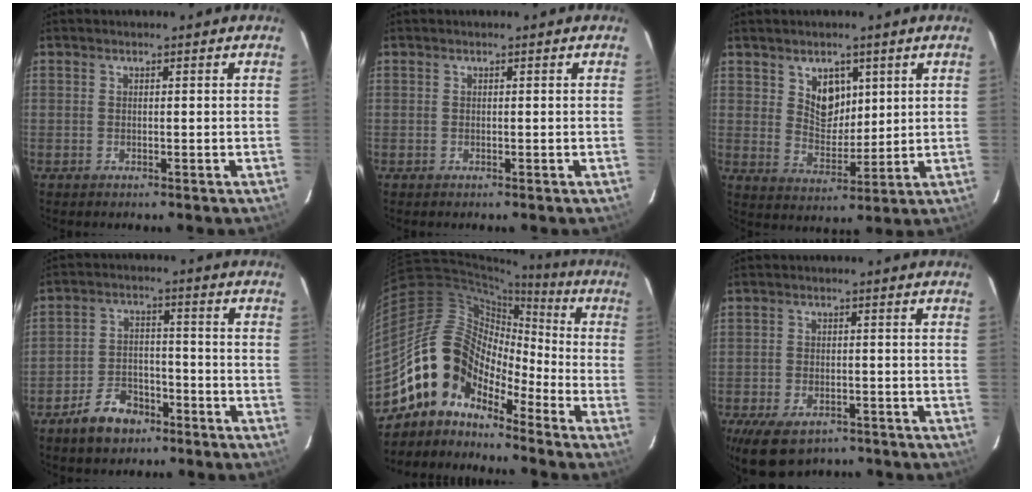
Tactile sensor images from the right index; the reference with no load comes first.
{"total": 0.0}
{"total": 6.9, "force": [3.2, 4.8, 3.8], "torque": [-0.056, -0.001, 0.064]}
{"total": 8.5, "force": [-5.7, 5.0, 3.7], "torque": [-0.087, 0.021, -0.086]}
{"total": 12.8, "force": [-9.6, 7.0, 4.9], "torque": [-0.084, 0.030, -0.201]}
{"total": 11.1, "force": [-7.4, 5.9, 5.7], "torque": [-0.129, -0.016, -0.113]}